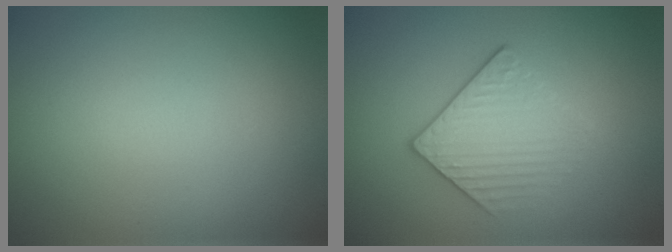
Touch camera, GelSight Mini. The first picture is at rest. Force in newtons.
{"total": 3.2, "press": 3.0, "slide": 1.0}